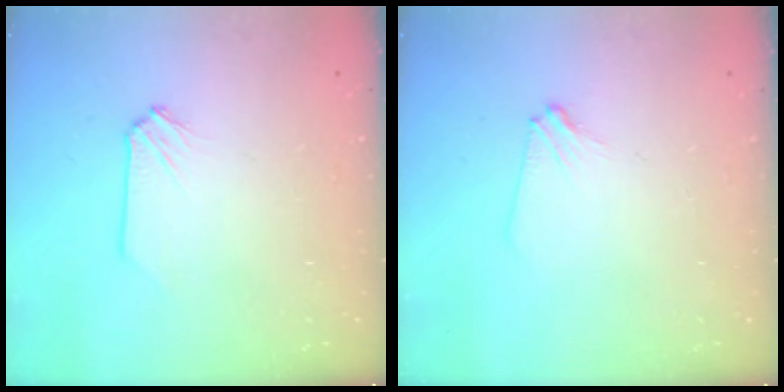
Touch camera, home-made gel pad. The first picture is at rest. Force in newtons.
{"total": 3.2, "press": 3.2, "slide": 0.5}